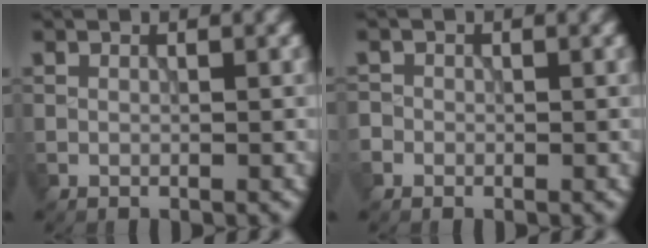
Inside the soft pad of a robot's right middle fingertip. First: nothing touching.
{"total": 1.0, "force": [-0.4, 1.0, 0.0], "torque": [0.006, -0.003, -0.008]}